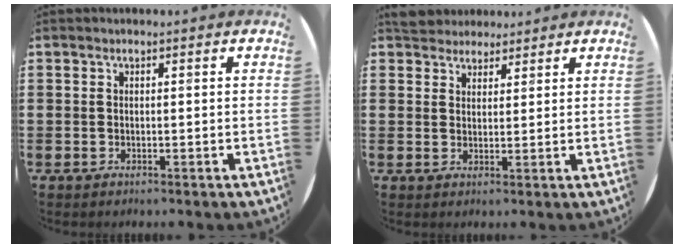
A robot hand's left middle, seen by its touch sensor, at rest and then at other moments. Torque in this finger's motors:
{"motor_torque": [0.41, -0.48, 0.02, 0.04]}